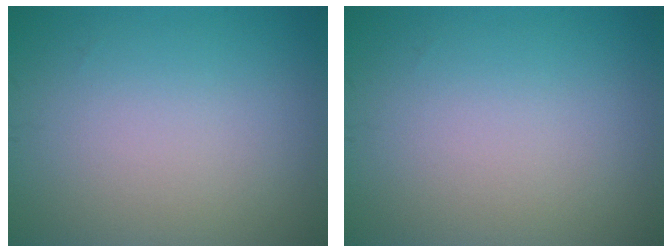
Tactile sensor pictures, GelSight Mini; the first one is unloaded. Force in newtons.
{"total": 0.0}